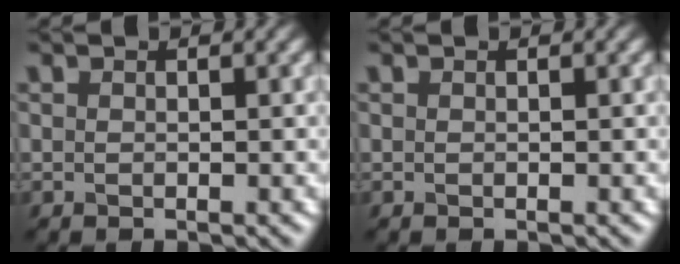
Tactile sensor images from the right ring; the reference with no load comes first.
{"total": 0.0}